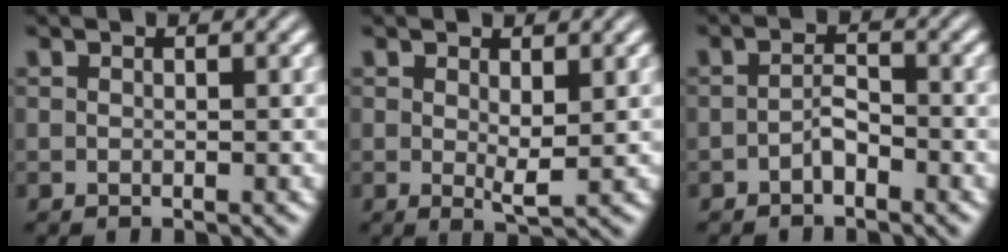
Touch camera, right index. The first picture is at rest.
{"total": 1.5, "force": [0.5, -0.5, 1.3], "torque": [-0.019, -0.016, 0.015]}
{"total": 1.6, "force": [-1.3, -0.1, 0.9], "torque": [-0.004, -0.009, -0.020]}